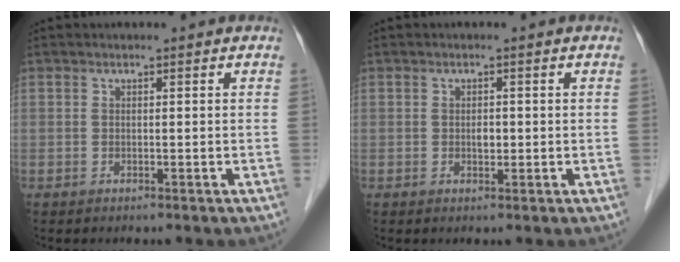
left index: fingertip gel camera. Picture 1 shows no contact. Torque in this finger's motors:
{"motor_torque": [0.07, -0.01, 0.00, 0.00]}